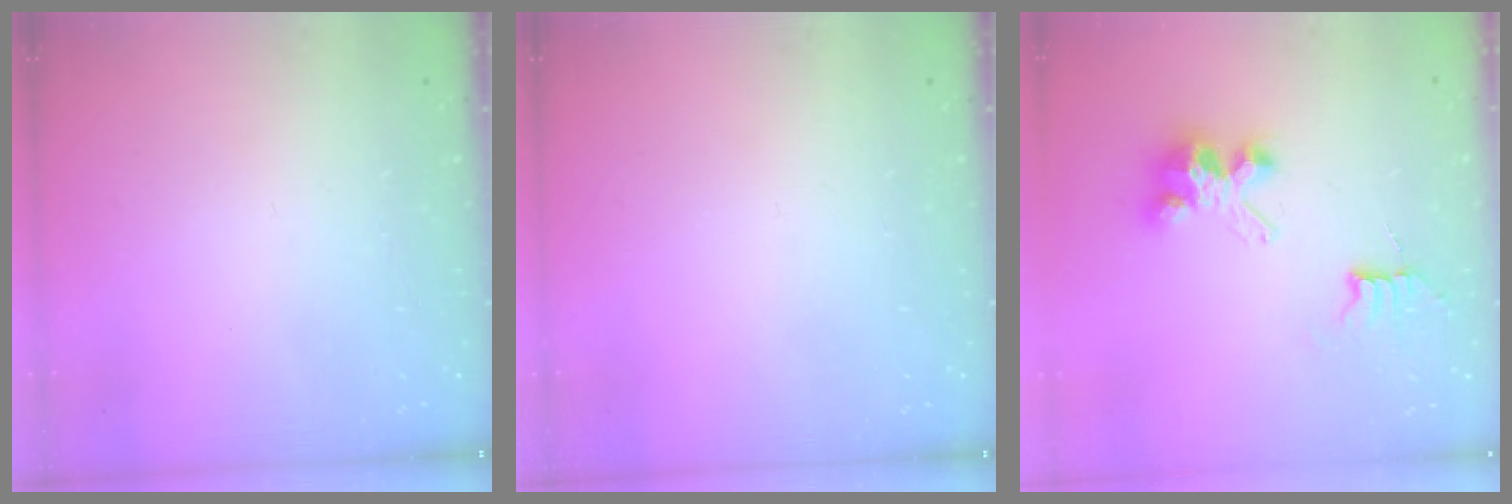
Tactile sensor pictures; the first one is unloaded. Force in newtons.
{"total": 0.0}
{"total": 7.5, "press": 7.5, "slide": 0.6}